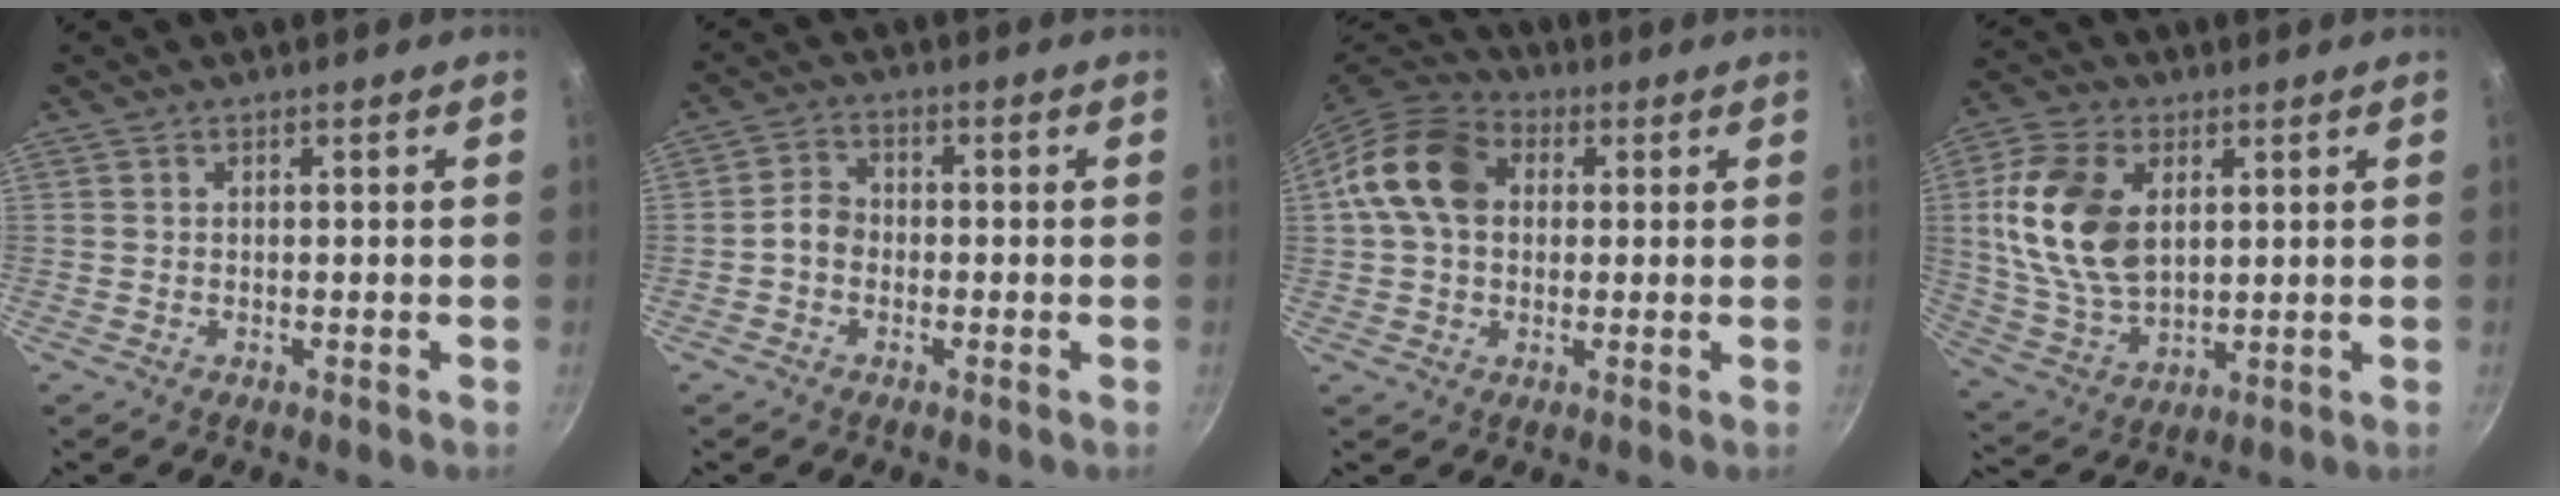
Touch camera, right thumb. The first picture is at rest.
{"total": 3.8, "force": [-1.1, 3.1, 1.9], "torque": [-0.019, 0.021, -0.028]}
{"total": 12.8, "force": [2.1, 9.6, 8.2], "torque": [-0.125, 0.022, 0.019]}
{"total": 16.7, "force": [3.4, 10.7, 12.3], "torque": [-0.222, -0.007, 0.072]}